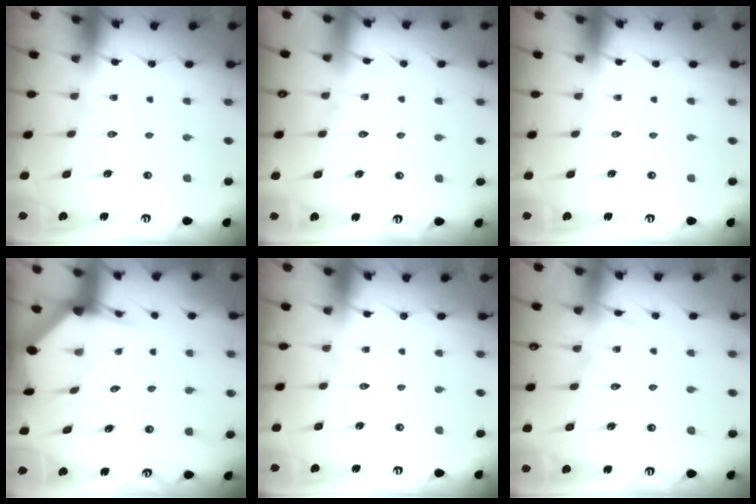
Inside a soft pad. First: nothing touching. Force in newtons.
{"total": 4.6, "press": 4.5, "slide": 0.6}
{"total": 0.0}
{"total": 3.5, "press": 3.5, "slide": 0.3}
{"total": 0.0}
{"total": 4.3, "press": 4.2, "slide": 0.5}